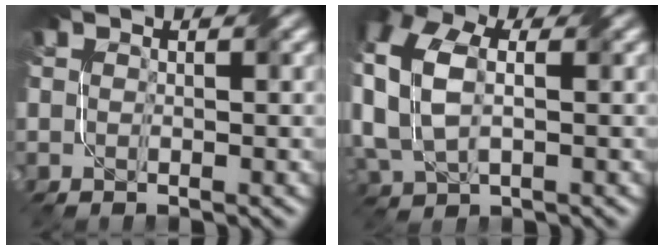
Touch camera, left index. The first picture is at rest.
{"total": 8.5, "force": [1.4, 5.3, 6.5], "torque": [-0.179, 0.013, 0.028]}